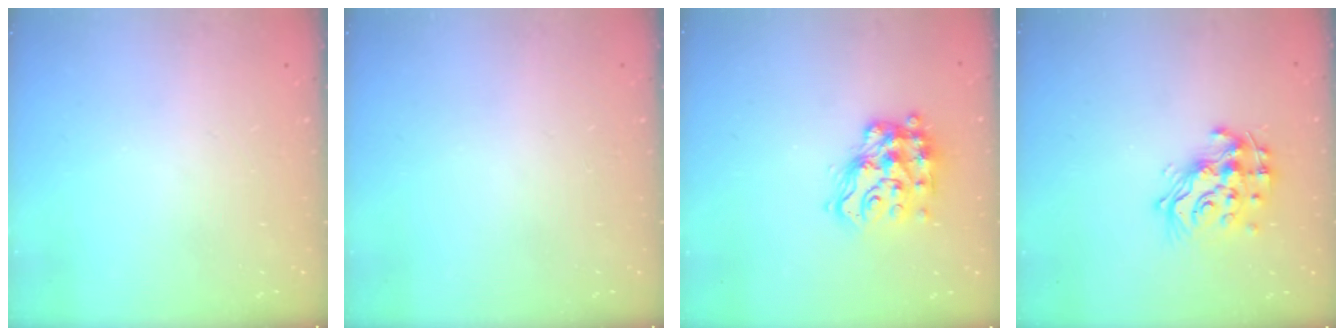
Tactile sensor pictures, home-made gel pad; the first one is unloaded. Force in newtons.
{"total": 0.0}
{"total": 15.2, "press": 15.2, "slide": 0.9}
{"total": 15.4, "press": 15.3, "slide": 1.2}